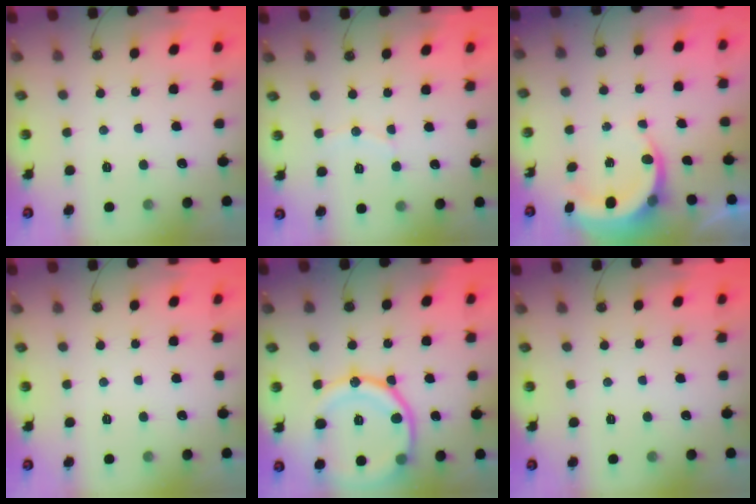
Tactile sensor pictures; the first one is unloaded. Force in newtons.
{"total": 5.4, "press": 5.4, "slide": 0.5}
{"total": 4.8, "press": 4.8, "slide": 0.3}
{"total": 0.0}
{"total": 19.6, "press": 19.5, "slide": 2.1}
{"total": 0.0}